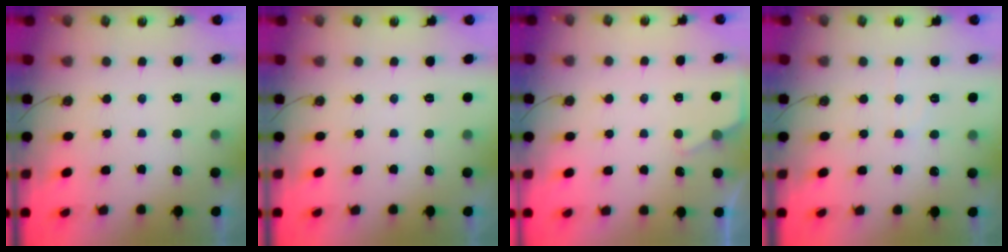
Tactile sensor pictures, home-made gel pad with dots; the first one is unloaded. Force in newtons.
{"total": 0.0}
{"total": 2.3, "press": 2.3, "slide": 0.3}
{"total": 5.5, "press": 5.5, "slide": 0.8}